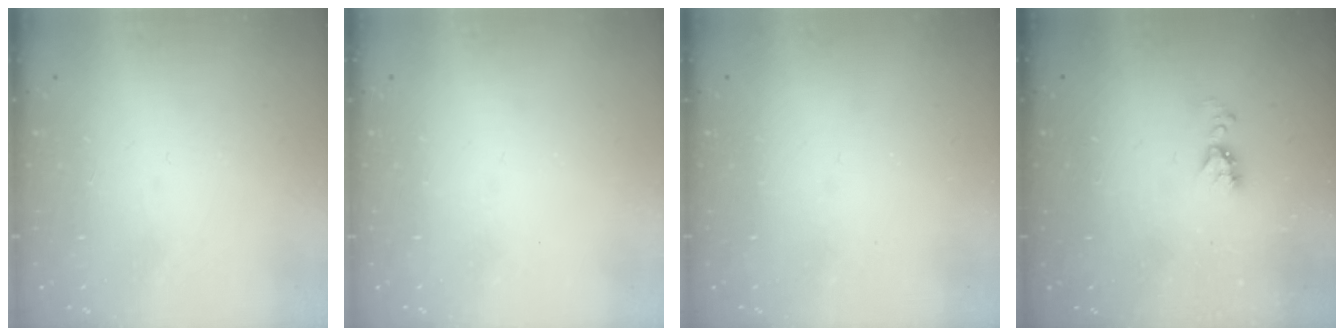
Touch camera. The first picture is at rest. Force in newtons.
{"total": 0.0}
{"total": 0.0}
{"total": 5.9, "press": 5.9, "slide": 0.8}